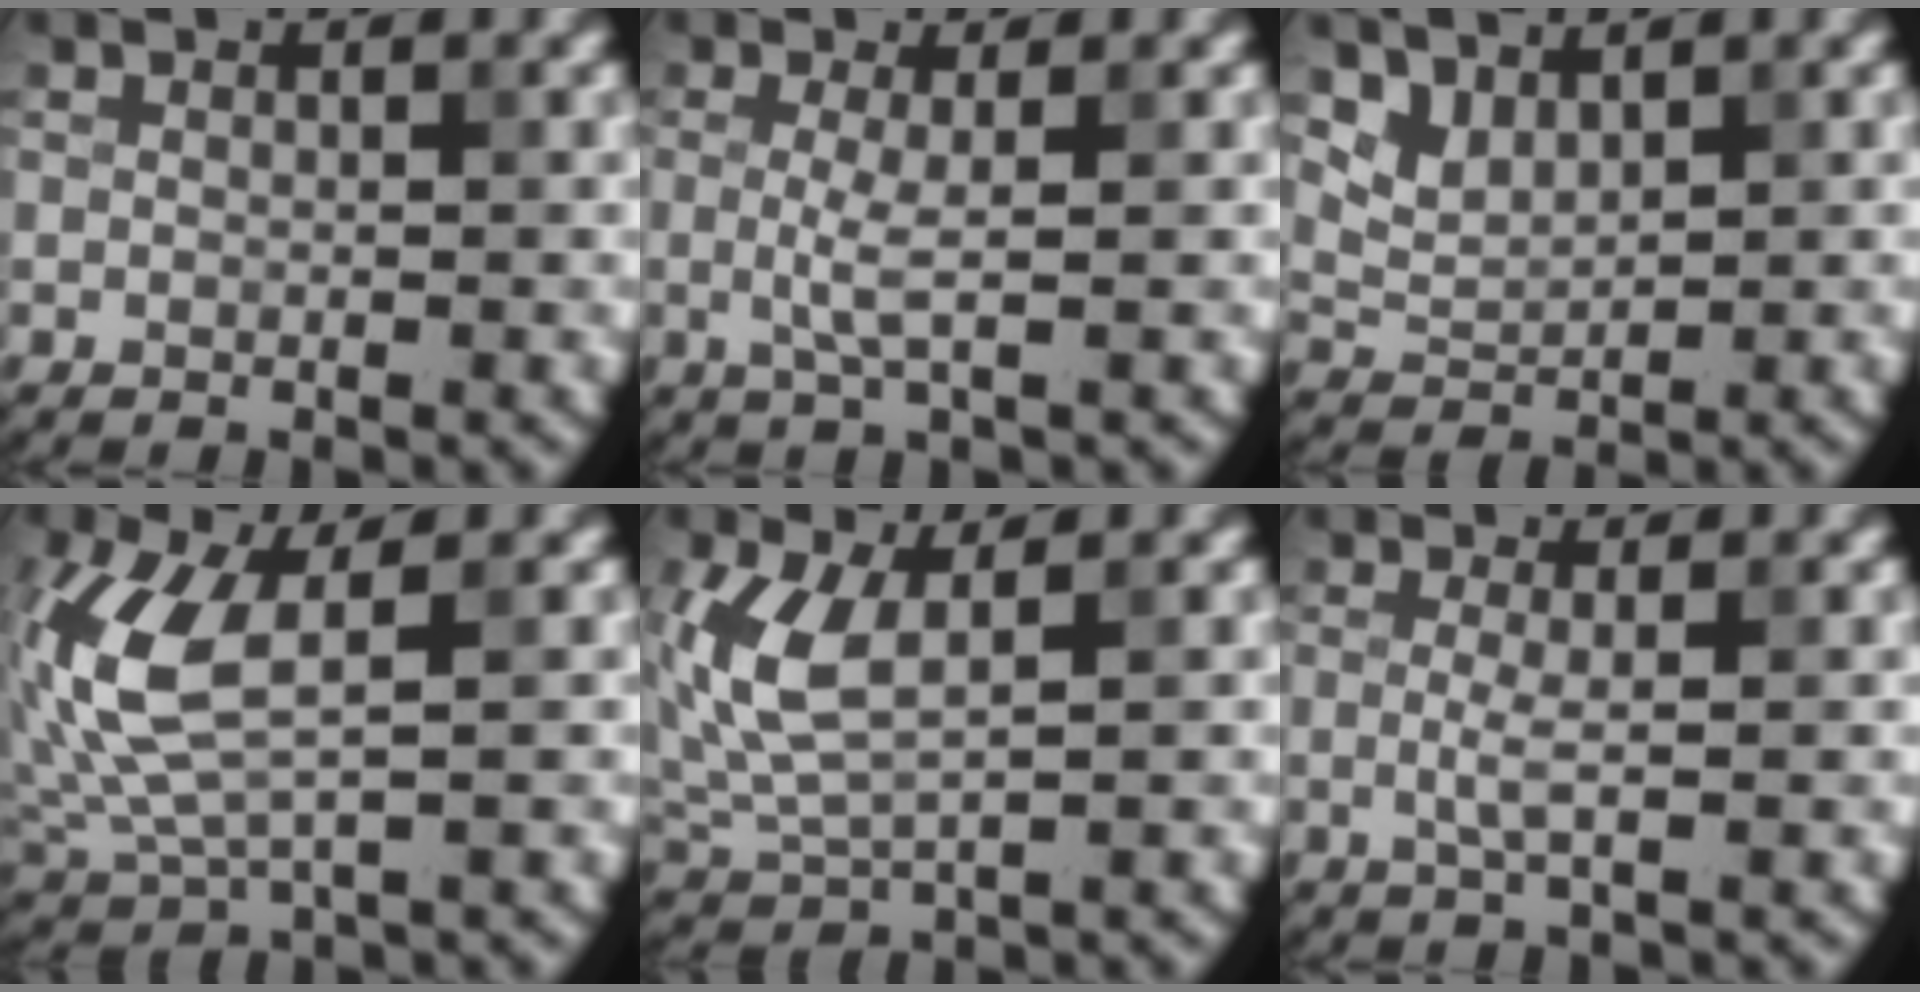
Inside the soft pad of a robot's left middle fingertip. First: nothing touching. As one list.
[{"total": 1.9, "force": [0.0, 0.2, 1.9], "torque": [-0.047, -0.005, -0.001]}, {"total": 2.4, "force": [2.0, 1.0, 0.8], "torque": [-0.029, -0.007, 0.053]}, {"total": 7.0, "force": [0.8, 3.3, 6.2], "torque": [-0.176, -0.003, 0.020]}, {"total": 5.0, "force": [1.1, 2.5, 4.2], "torque": [-0.116, -0.004, 0.028]}, {"total": 1.4, "force": [0.0, 0.2, 1.4], "torque": [-0.036, -0.005, -0.002]}]